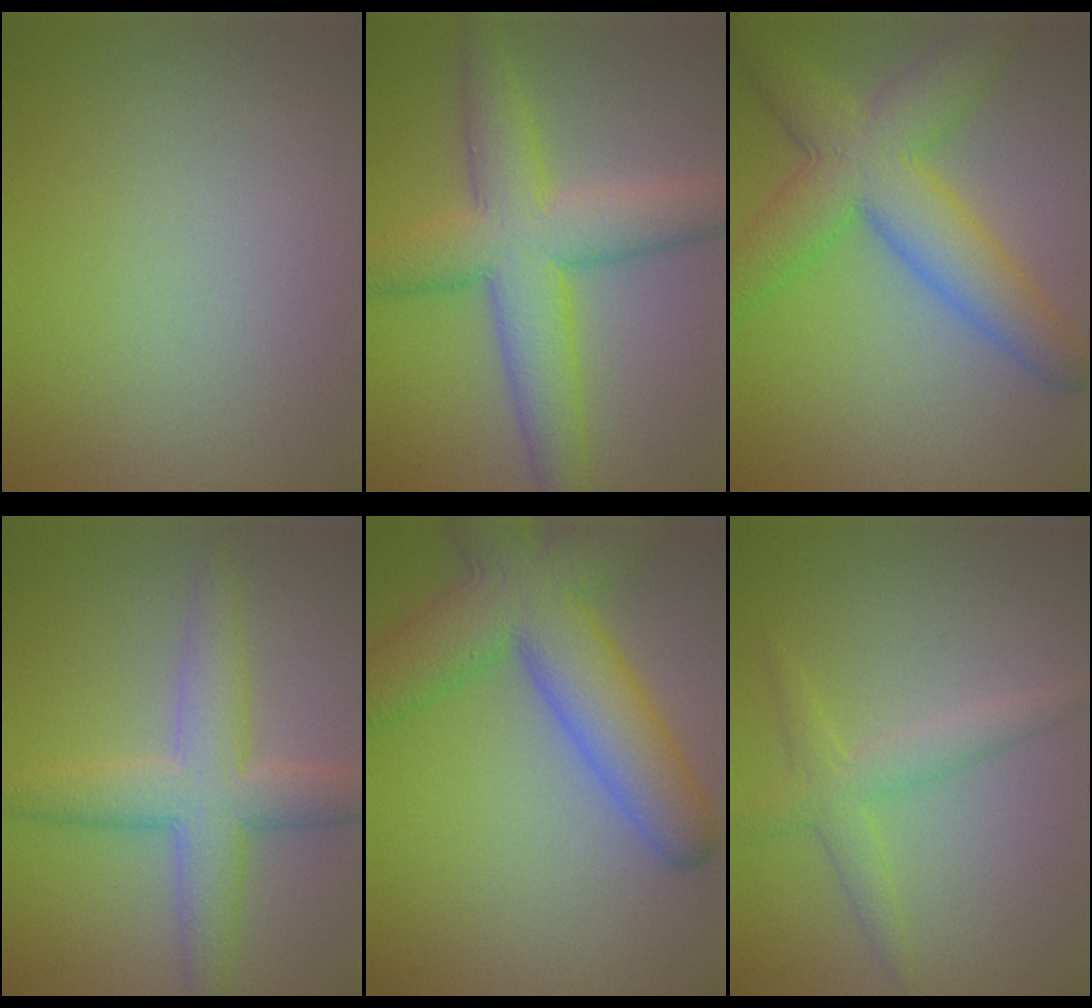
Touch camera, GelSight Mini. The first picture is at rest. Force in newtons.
{"total": 7.9, "press": 7.9, "slide": 0.4}
{"total": 8.0, "press": 8.0, "slide": 0.3}
{"total": 5.4, "press": 5.4, "slide": 0.1}
{"total": 9.3, "press": 9.3, "slide": 0.5}
{"total": 2.6, "press": 2.6, "slide": 0.1}